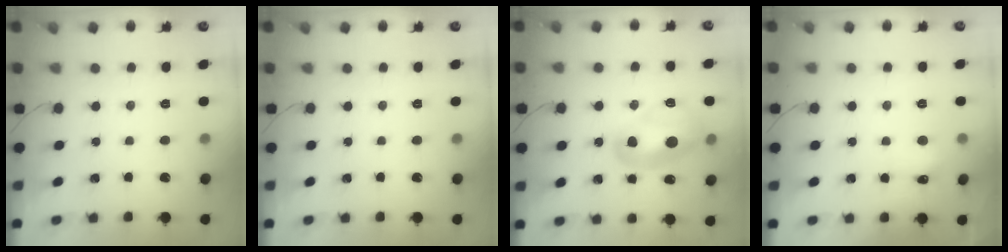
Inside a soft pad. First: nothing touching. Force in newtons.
{"total": 0.0}
{"total": 17.6, "press": 14.3, "slide": 10.2}
{"total": 5.5, "press": 5.3, "slide": 1.4}